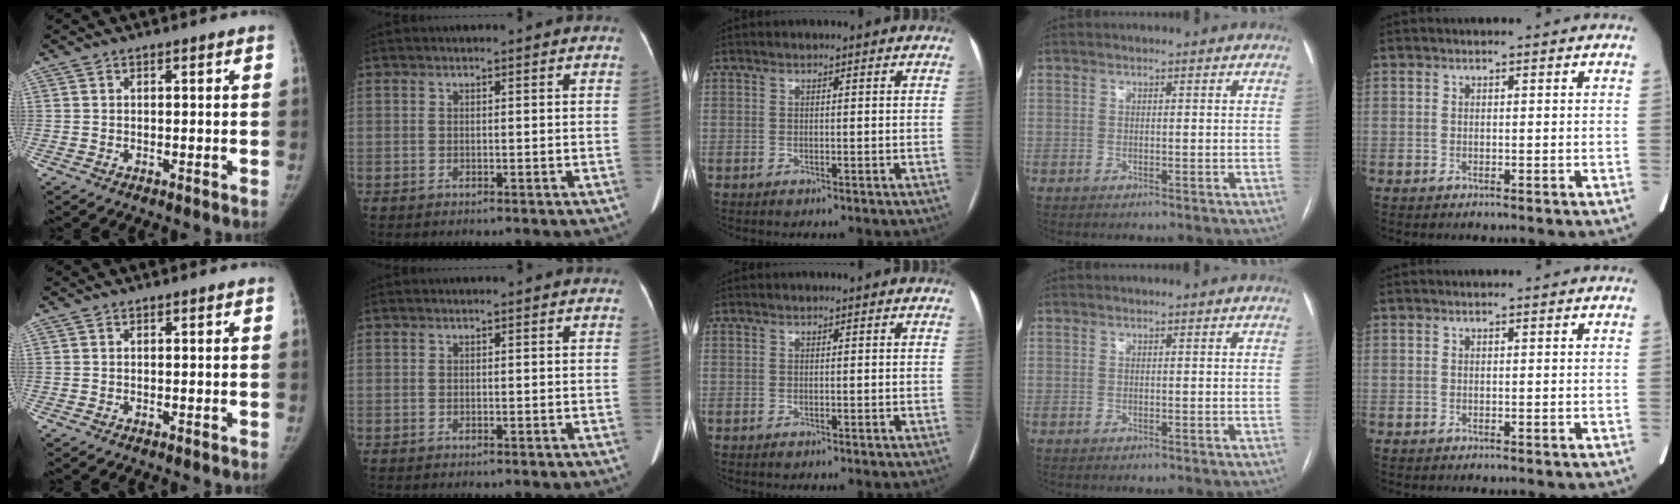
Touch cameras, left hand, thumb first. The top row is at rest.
{}